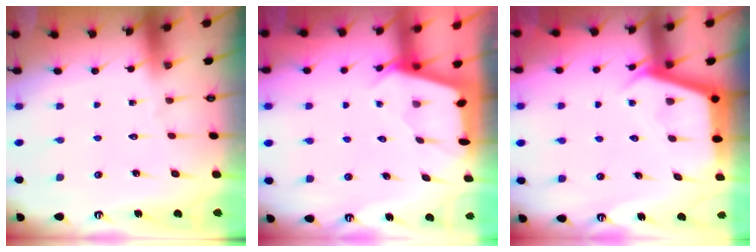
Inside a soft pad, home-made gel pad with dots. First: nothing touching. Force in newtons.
{"total": 2.5, "press": 2.5, "slide": 0.3}
{"total": 3.6, "press": 3.6, "slide": 0.4}